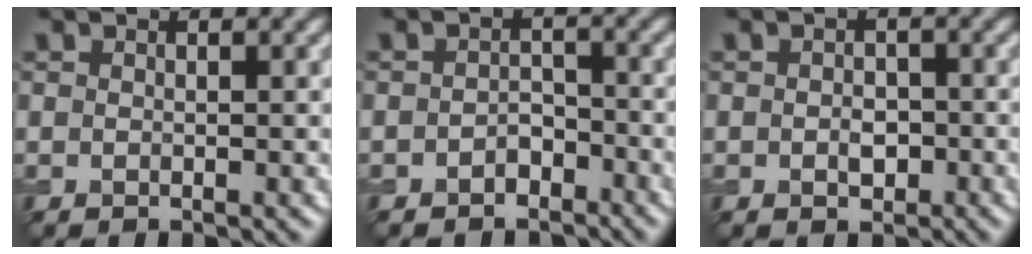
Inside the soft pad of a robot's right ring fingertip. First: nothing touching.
{"total": 1.9, "force": [-1.4, 1.2, 0.6], "torque": [-0.008, 0.006, -0.027]}
{"total": 1.8, "force": [-0.4, 1.4, 1.1], "torque": [-0.018, -0.005, -0.008]}